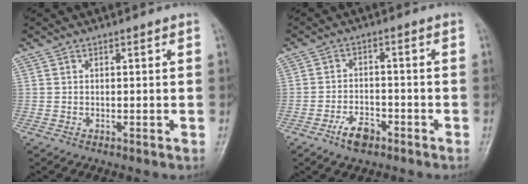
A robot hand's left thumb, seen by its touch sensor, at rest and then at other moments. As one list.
[{"total": 5.3, "force": [-3.3, 2.8, 3.1], "torque": [-0.049, 0.021, -0.058]}]